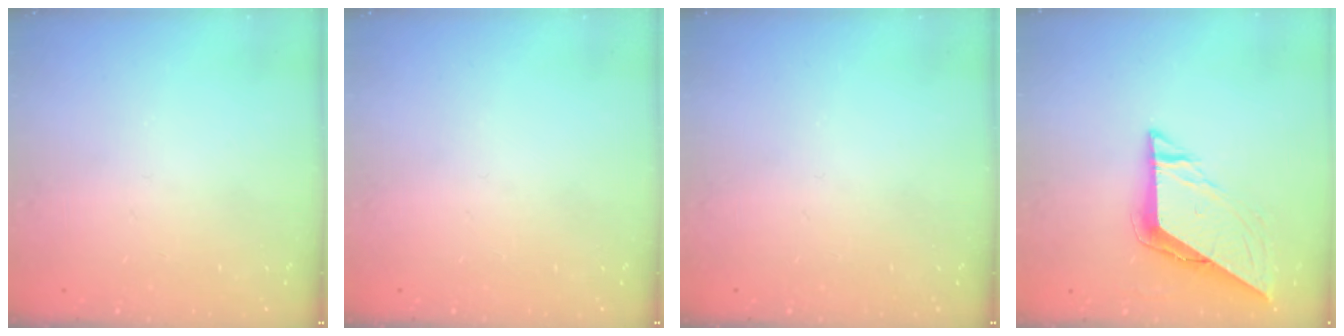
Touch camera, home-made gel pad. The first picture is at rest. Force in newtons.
{"total": 0.0}
{"total": 0.0}
{"total": 7.8, "press": 7.8, "slide": 0.4}